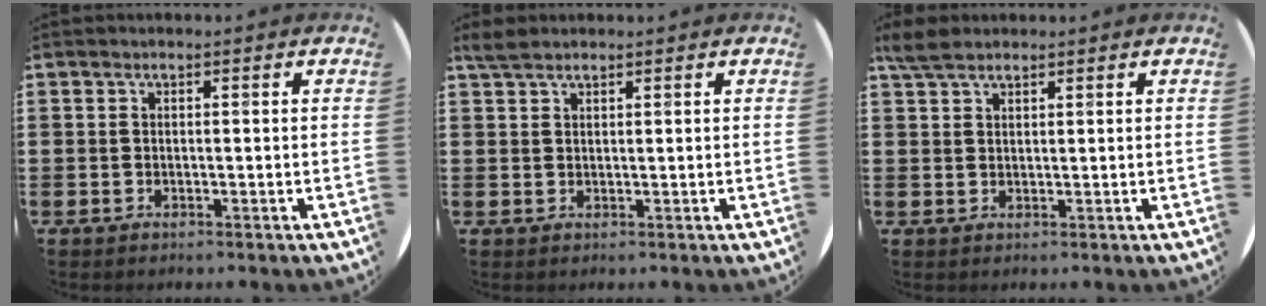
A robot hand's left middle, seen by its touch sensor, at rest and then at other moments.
{"total": 2.0, "force": [1.8, 0.5, 0.8], "torque": [-0.019, 0.003, 0.034]}
{"total": 3.0, "force": [2.5, 1.1, 1.3], "torque": [-0.024, 0.002, 0.046]}